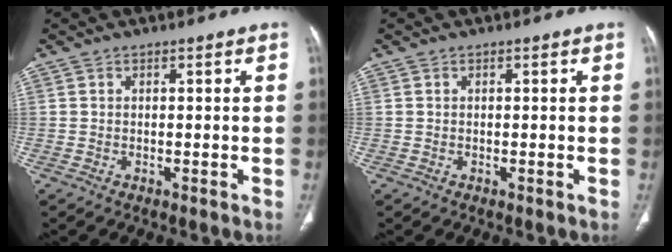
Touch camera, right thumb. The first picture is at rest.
{"total": 0.0}